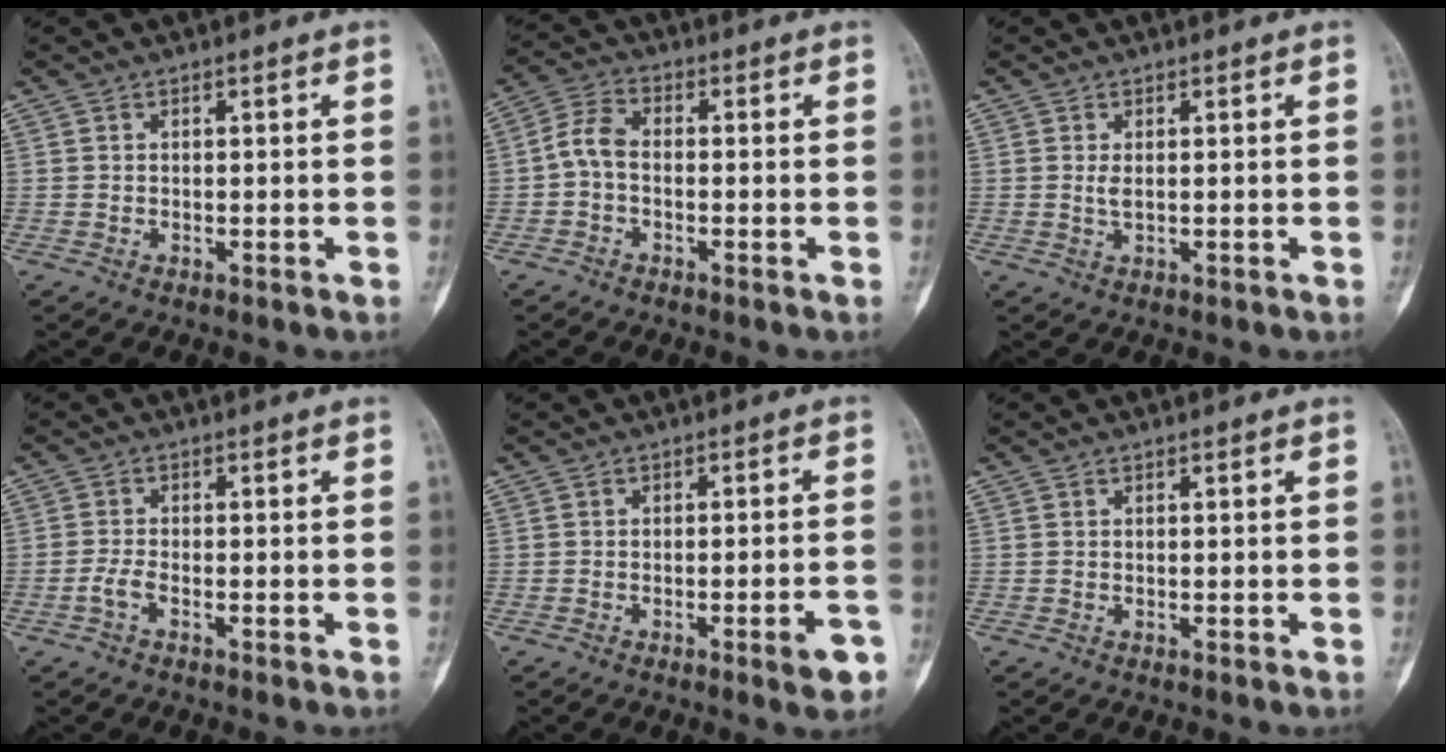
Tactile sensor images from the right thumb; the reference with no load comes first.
{"total": 4.8, "force": [-1.0, 2.8, 3.7], "torque": [-0.076, 0.019, -0.031]}
{"total": 1.1, "force": [0.2, 0.4, 1.0], "torque": [-0.024, -0.003, 0.007]}
{"total": 2.0, "force": [-1.2, 0.6, 1.6], "torque": [-0.038, 0.005, -0.027]}
{"total": 5.2, "force": [-2.6, 1.0, 4.4], "torque": [-0.054, 0.014, -0.033]}
{"total": 0.0}